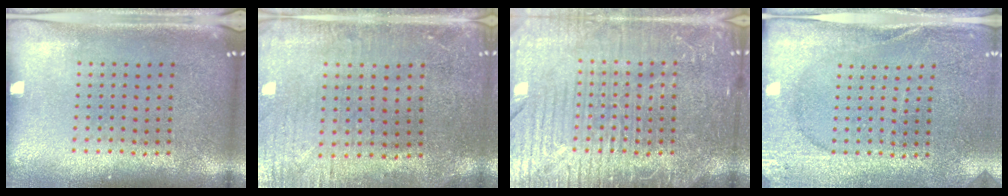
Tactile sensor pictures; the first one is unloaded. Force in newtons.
{"total": 0.6, "press": 0.4, "slide": 0.4}
{"total": 7.2, "press": 7.2, "slide": 0.9}
{"total": 2.6, "press": 2.5, "slide": 0.4}